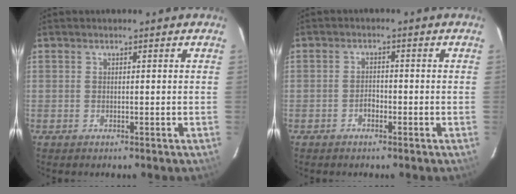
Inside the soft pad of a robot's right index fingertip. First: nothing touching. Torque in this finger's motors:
{"motor_torque": [0.61, 0.19, 0.22, 0.00]}